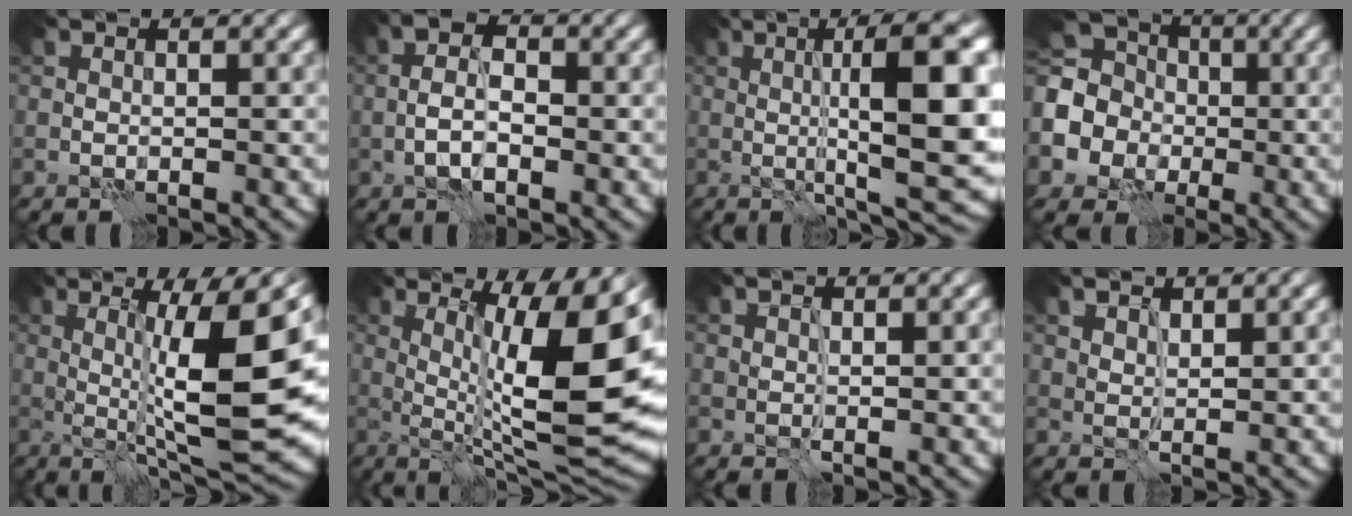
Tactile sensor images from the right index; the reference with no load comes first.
{"total": 3.9, "force": [-1.1, 2.0, 3.2], "torque": [-0.064, 0.006, -0.027]}
{"total": 12.4, "force": [0.7, 2.5, 12.1], "torque": [-0.163, 0.012, 0.012]}
{"total": 8.5, "force": [-1.0, 7.8, 3.3], "torque": [-0.094, -0.003, -0.048]}
{"total": 10.9, "force": [-0.2, 1.6, 10.8], "torque": [-0.163, 0.006, 0.001]}
{"total": 13.8, "force": [0.6, 3.5, 13.3], "torque": [-0.177, 0.002, 0.008]}
{"total": 0.0}
{"total": 1.3, "force": [1.0, 0.7, 0.5], "torque": [-0.006, -0.004, 0.023]}